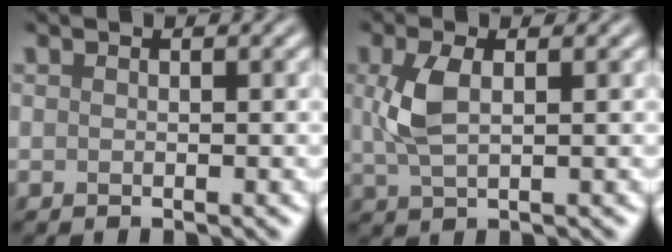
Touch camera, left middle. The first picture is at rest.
{"total": 3.6, "force": [0.8, 1.8, 3.1], "torque": [-0.079, 0.006, 0.019]}